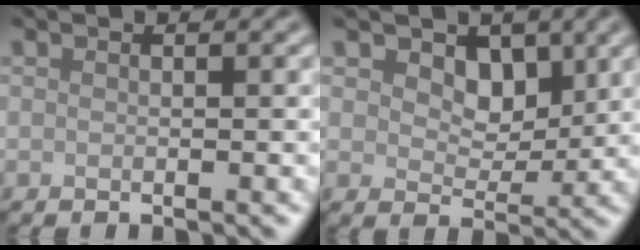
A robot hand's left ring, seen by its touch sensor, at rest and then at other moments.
{"total": 3.7, "force": [1.6, 2.5, 2.1], "torque": [-0.043, -0.009, 0.017]}